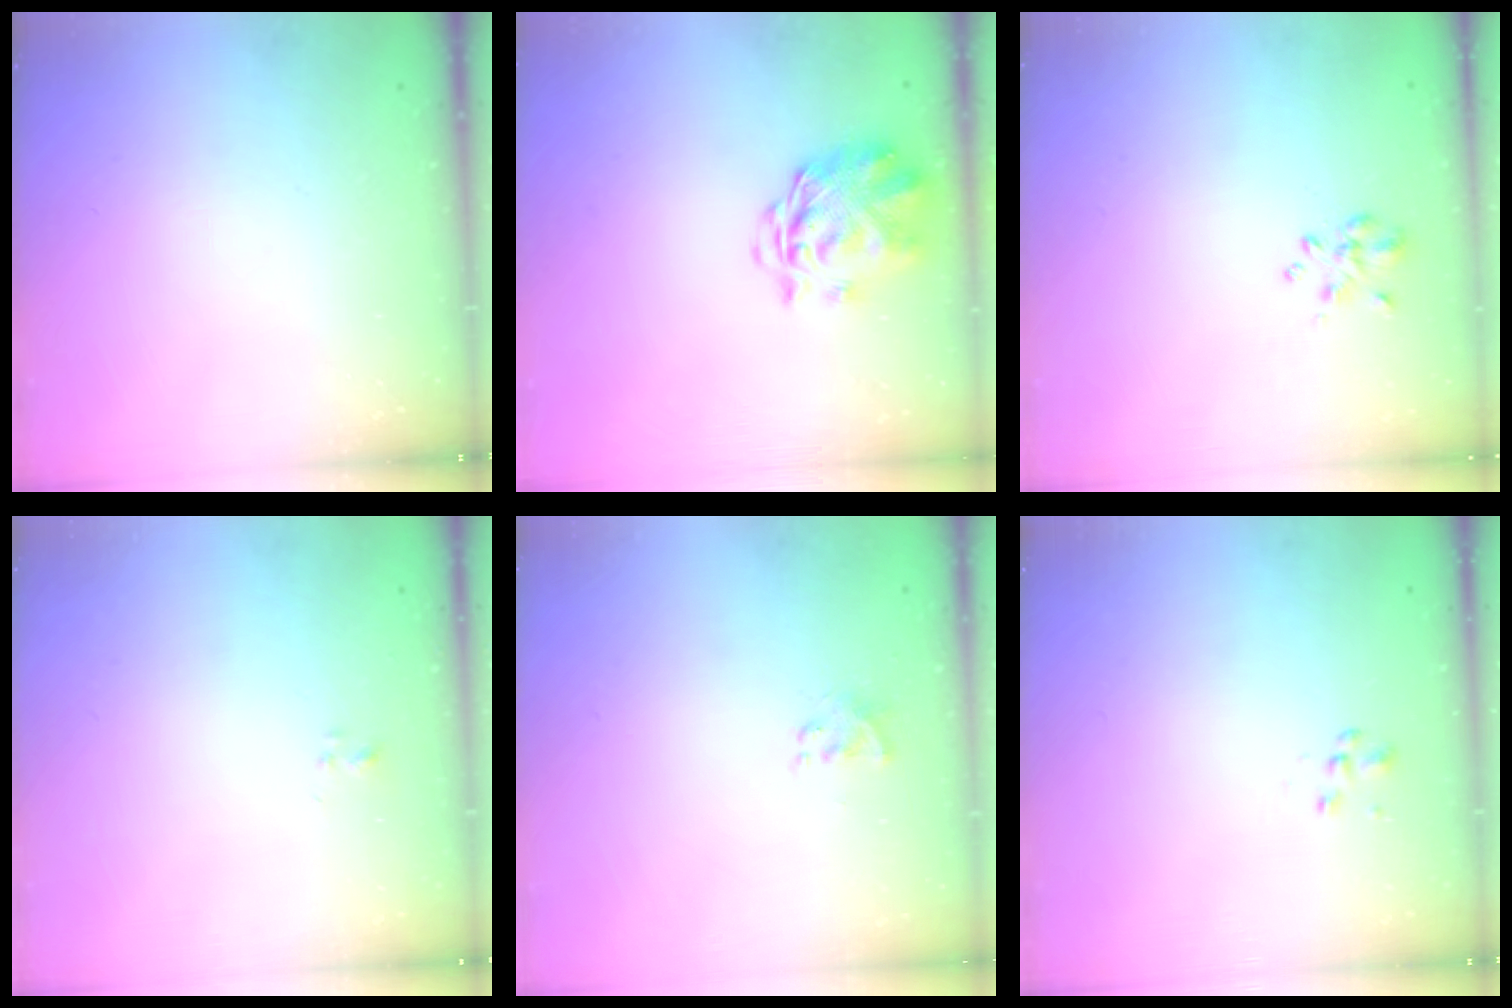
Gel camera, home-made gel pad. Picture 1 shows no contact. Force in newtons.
{"total": 3.9, "press": 3.5, "slide": 1.8}
{"total": 2.4, "press": 2.3, "slide": 0.9}
{"total": 1.8, "press": 1.7, "slide": 0.3}
{"total": 1.3, "press": 1.3, "slide": 0.3}
{"total": 1.6, "press": 1.5, "slide": 0.4}